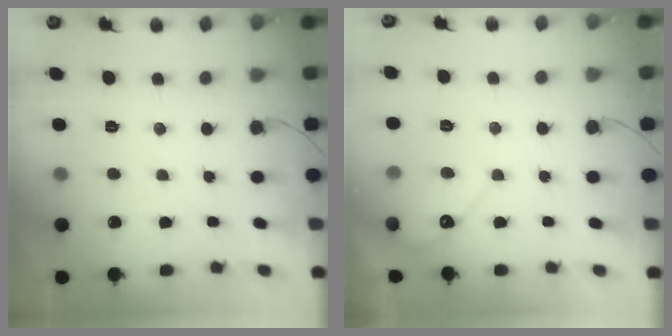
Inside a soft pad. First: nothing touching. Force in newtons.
{"total": 4.0, "press": 4.0, "slide": 0.3}